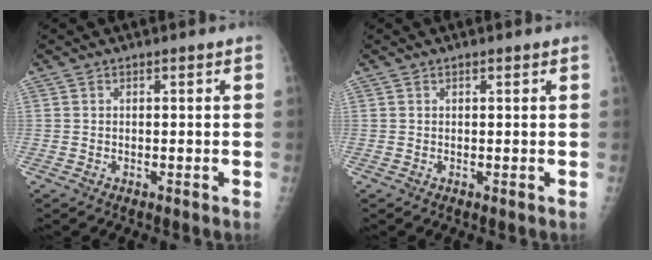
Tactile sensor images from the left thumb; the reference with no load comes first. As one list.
[{"total": 0.7, "force": [0.4, 0.3, 0.5], "torque": [-0.009, 0.000, 0.006]}]